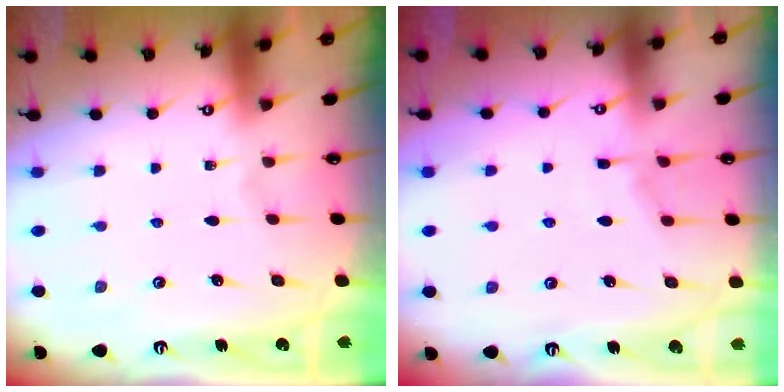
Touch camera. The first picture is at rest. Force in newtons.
{"total": 4.4, "press": 4.4, "slide": 0.6}